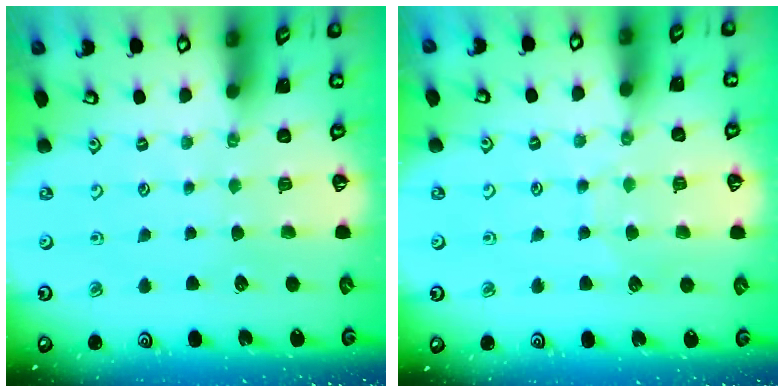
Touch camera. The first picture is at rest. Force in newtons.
{"total": 5.5, "press": 5.5, "slide": 0.5}